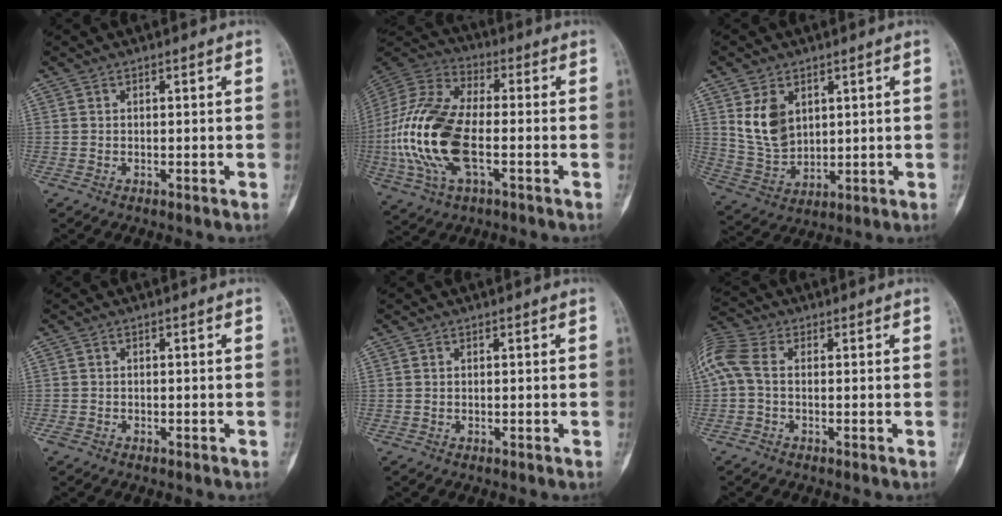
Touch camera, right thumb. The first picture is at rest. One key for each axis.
{"total": 20.6, "fx": -3.7, "fy": 10.3, "fz": 17.5, "tx": -0.382, "ty": 0.018, "tz": -0.068}
{"total": 9.1, "fx": 3.3, "fy": 6.3, "fz": 5.6, "tx": -0.087, "ty": -0.017, "tz": 0.081}
{"total": 1.1, "fx": -0.8, "fy": 0.7, "fz": 0.3, "tx": -0.005, "ty": 0.003, "tz": -0.017}
{"total": 0.0}
{"total": 7.8, "fx": 0.1, "fy": 4.6, "fz": 6.3, "tx": -0.161, "ty": 0.021, "tz": -0.007}